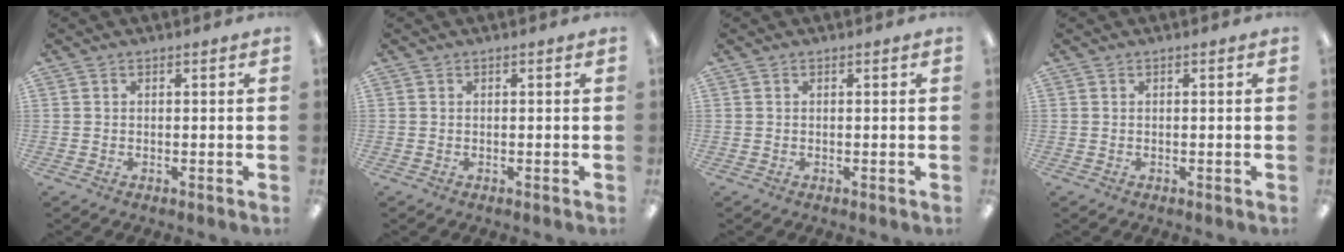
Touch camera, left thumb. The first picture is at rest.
{"total": 0.0}
{"total": 0.0}
{"total": 0.0}